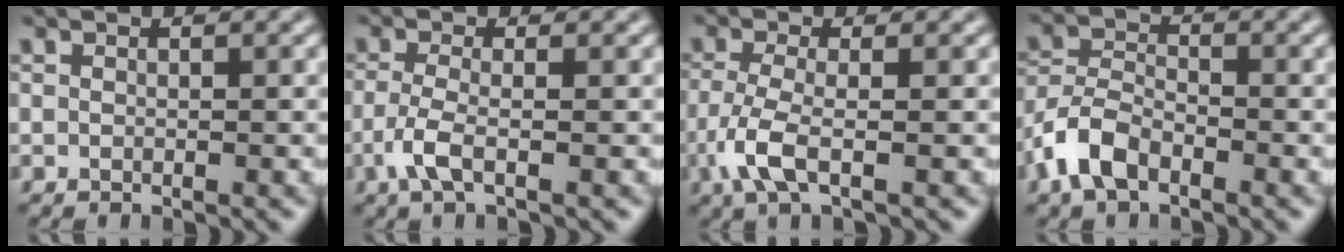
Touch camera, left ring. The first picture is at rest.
{"total": 2.6, "force": [-1.1, 0.7, 2.3], "torque": [-0.054, -0.002, -0.029]}
{"total": 3.6, "force": [-1.4, 1.1, 3.1], "torque": [-0.076, -0.003, -0.034]}
{"total": 4.5, "force": [-2.7, 2.3, 2.7], "torque": [-0.054, 0.002, -0.065]}